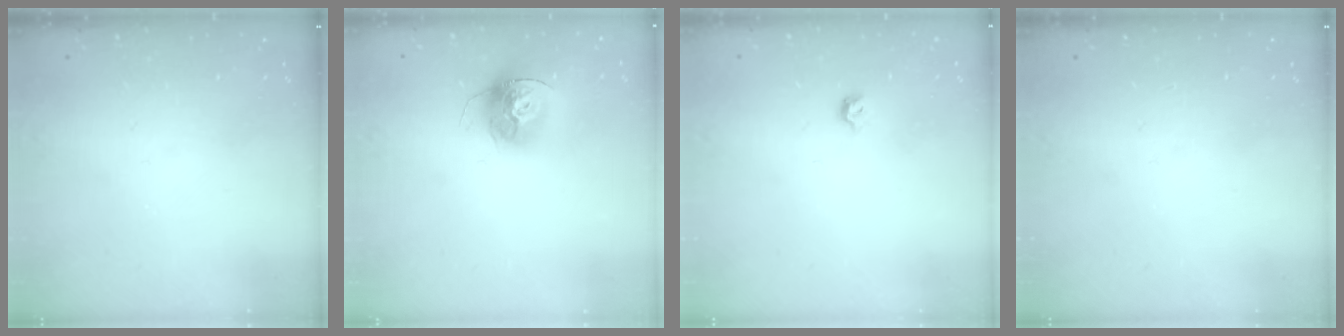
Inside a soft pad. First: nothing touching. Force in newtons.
{"total": 15.2, "press": 15.2, "slide": 1.4}
{"total": 3.2, "press": 3.1, "slide": 0.7}
{"total": 0.0}